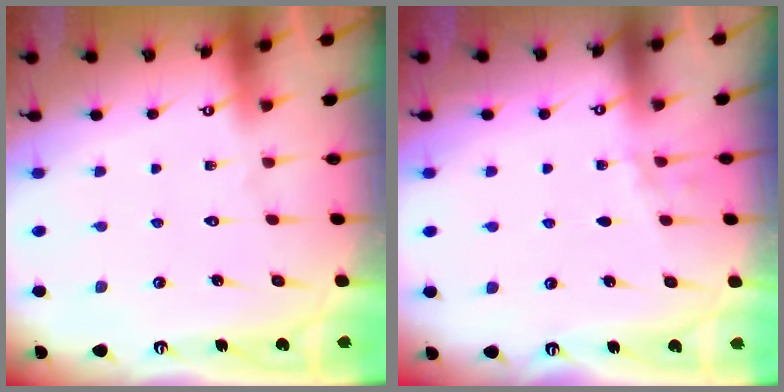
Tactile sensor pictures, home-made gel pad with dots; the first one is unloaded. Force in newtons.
{"total": 2.5, "press": 1.6, "slide": 1.8}